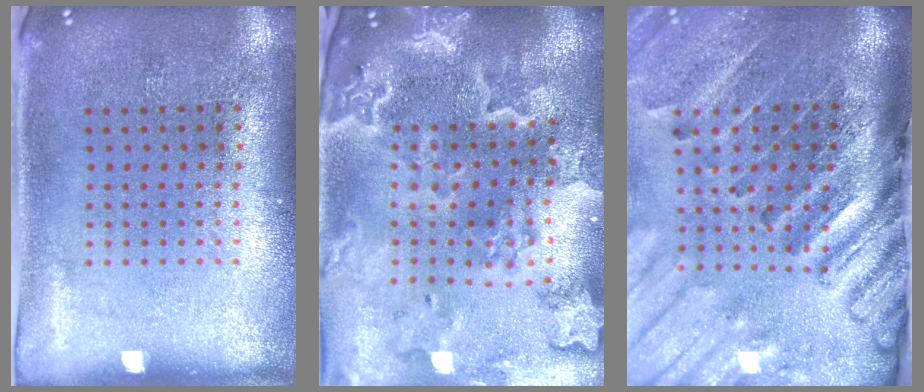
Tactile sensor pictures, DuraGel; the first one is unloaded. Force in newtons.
{"total": 4.2, "press": 3.4, "slide": 2.5}
{"total": 4.4, "press": 3.2, "slide": 3.0}